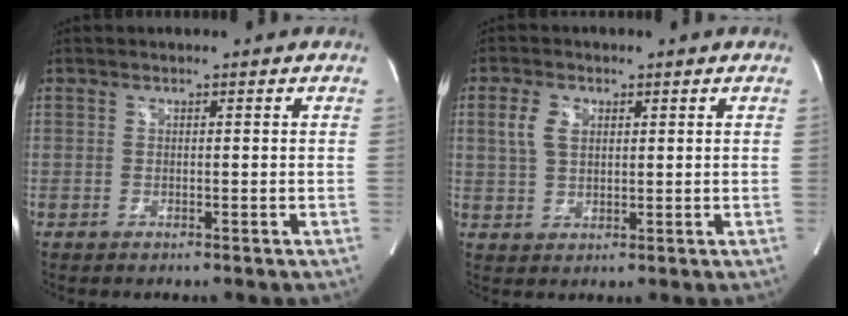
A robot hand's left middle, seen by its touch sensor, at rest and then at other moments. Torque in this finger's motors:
{"motor_torque": [0.54, -0.04, 0.03, 0.02]}